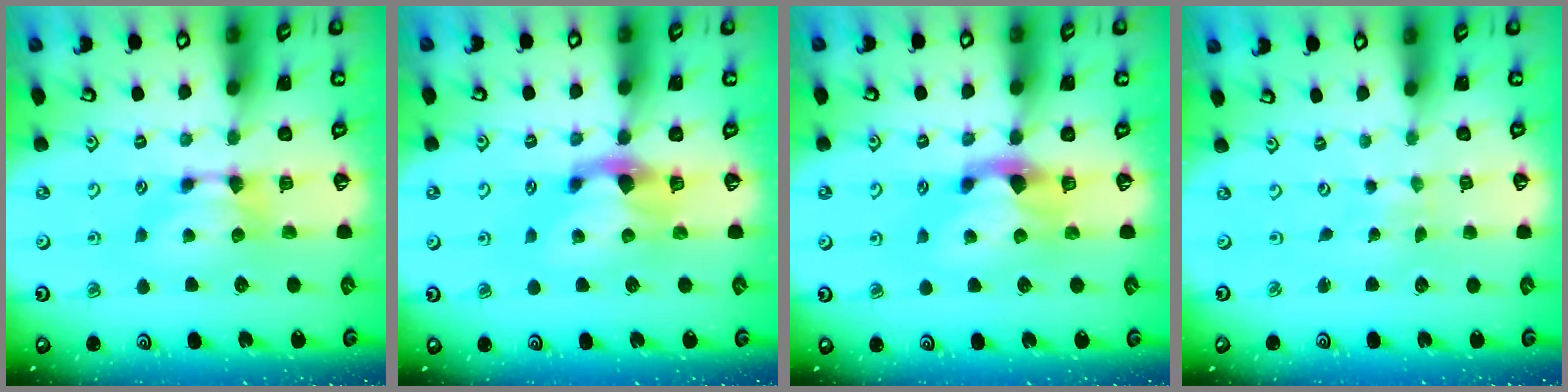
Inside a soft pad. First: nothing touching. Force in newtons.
{"total": 1.9, "press": 1.3, "slide": 1.4}
{"total": 2.2, "press": 1.9, "slide": 1.2}
{"total": 6.7, "press": 6.7, "slide": 0.4}